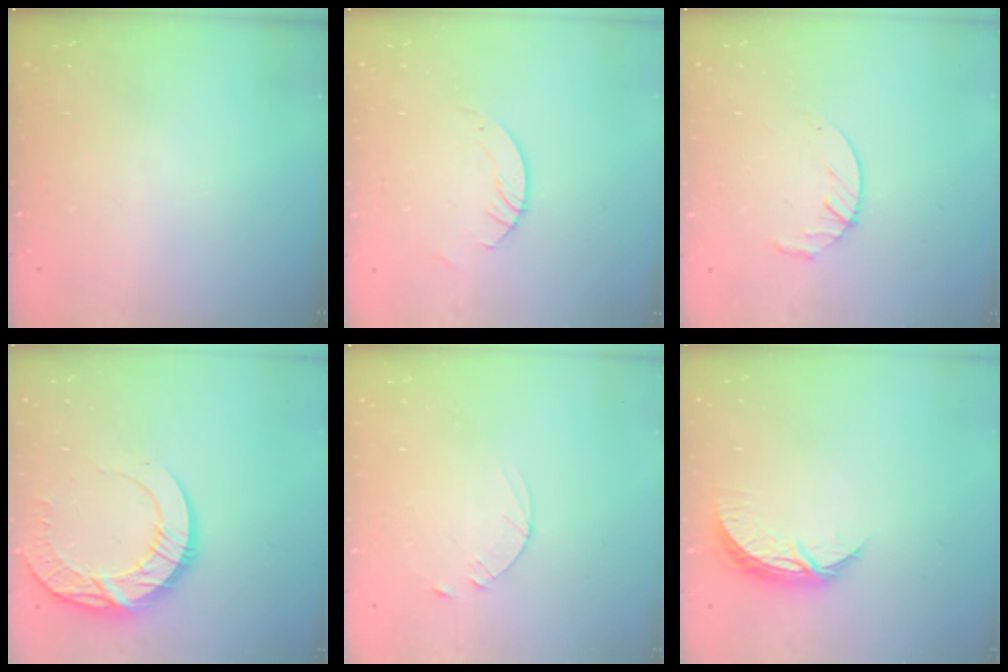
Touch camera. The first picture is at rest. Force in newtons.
{"total": 3.0, "press": 3.0, "slide": 0.3}
{"total": 3.9, "press": 3.9, "slide": 0.5}
{"total": 14.4, "press": 14.4, "slide": 1.4}
{"total": 3.6, "press": 3.6, "slide": 0.5}
{"total": 6.8, "press": 6.8, "slide": 0.3}